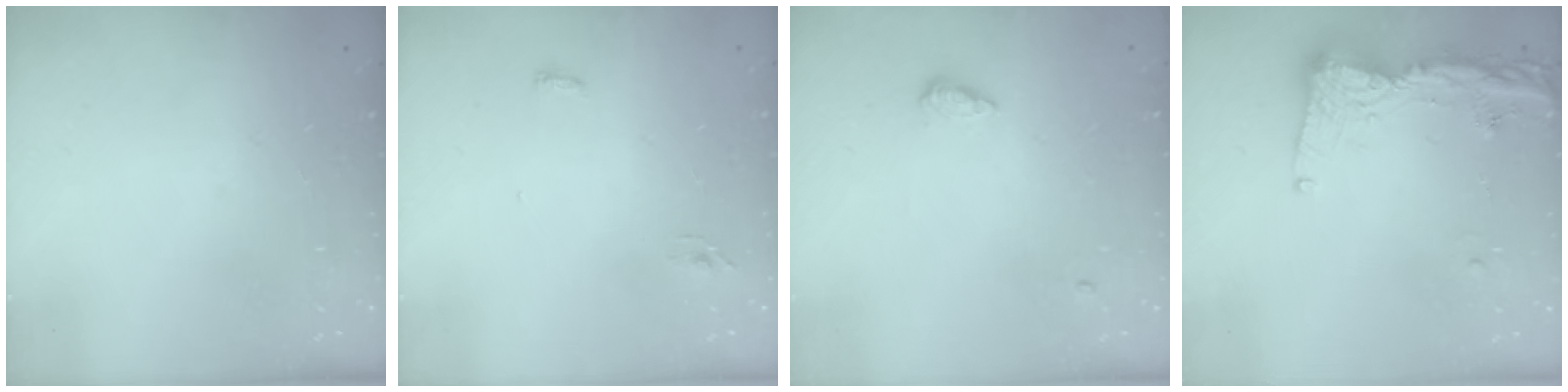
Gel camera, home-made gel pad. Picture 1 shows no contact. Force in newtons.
{"total": 3.6, "press": 3.2, "slide": 1.6}
{"total": 5.2, "press": 5.1, "slide": 1.0}
{"total": 14.5, "press": 14.4, "slide": 1.7}